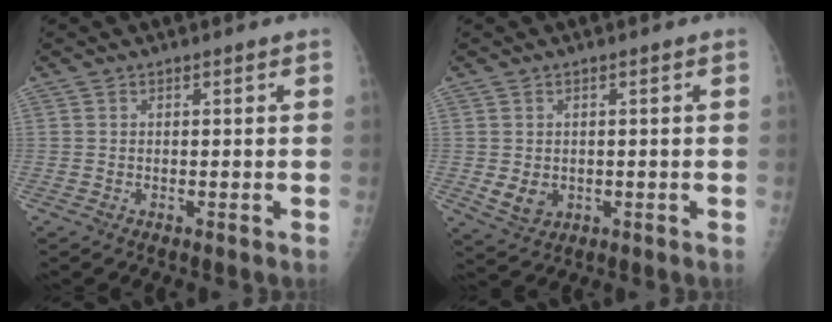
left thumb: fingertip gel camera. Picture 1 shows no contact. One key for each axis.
{"total": 3.8, "fx": -0.4, "fy": 3.1, "fz": 2.1, "tx": -0.025, "ty": -0.005, "tz": 0.006}